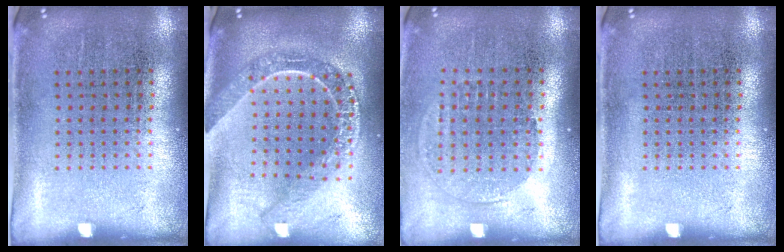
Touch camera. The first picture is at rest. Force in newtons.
{"total": 2.0, "press": 1.7, "slide": 1.1}
{"total": 1.3, "press": 1.2, "slide": 0.6}
{"total": 0.0}